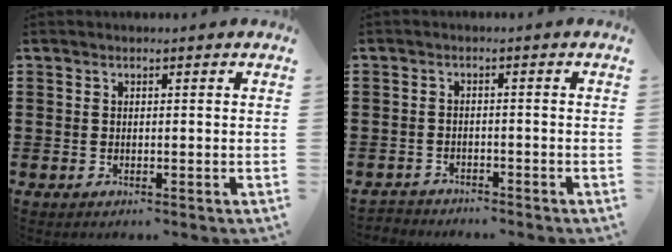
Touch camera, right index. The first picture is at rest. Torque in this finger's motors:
{"motor_torque": [-0.19, -0.05, -0.51, -0.21]}